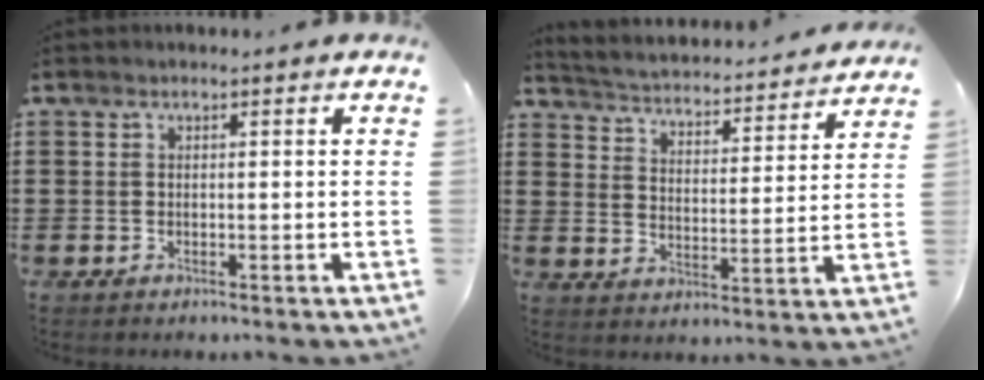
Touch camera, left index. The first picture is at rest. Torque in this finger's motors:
{"motor_torque": [1.92, -0.22, 0.19, 0.04]}